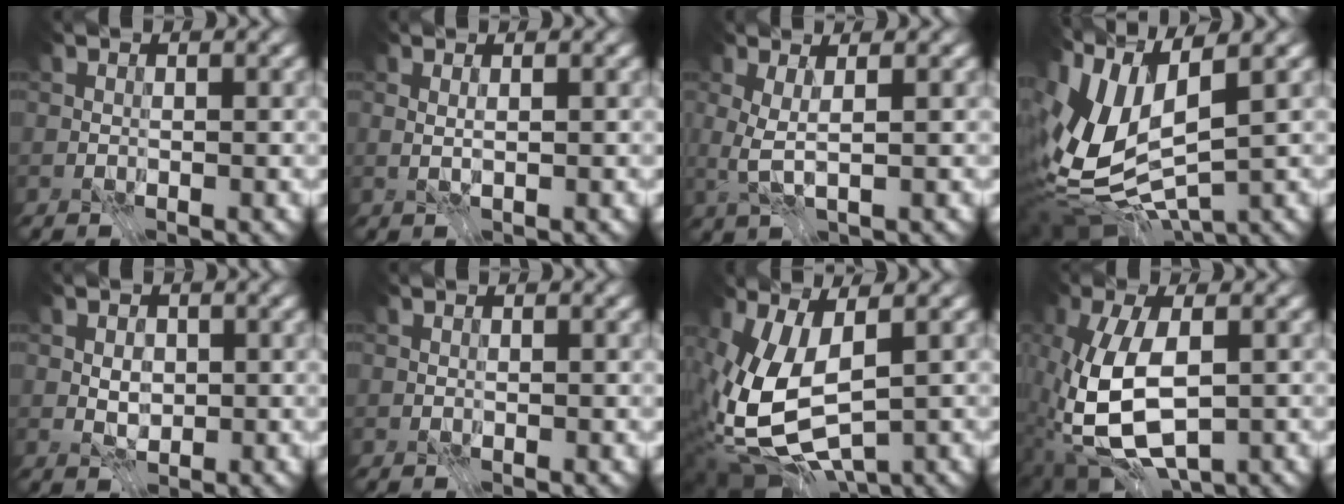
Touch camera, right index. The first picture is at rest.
{"total": 0.6, "force": [0.1, -0.4, 0.4], "torque": [-0.012, -0.002, 0.002]}
{"total": 2.0, "force": [0.1, 0.1, 2.0], "torque": [-0.049, -0.003, 0.000]}
{"total": 11.7, "force": [0.2, 5.8, 10.1], "torque": [-0.243, -0.006, 0.009]}
{"total": 1.6, "force": [-0.3, 1.2, 1.1], "torque": [-0.018, -0.003, -0.004]}
{"total": 0.0}
{"total": 9.8, "force": [-0.8, 5.4, 8.1], "torque": [-0.190, -0.028, -0.008]}
{"total": 10.0, "force": [-2.2, 5.3, 8.1], "torque": [-0.189, -0.015, -0.044]}